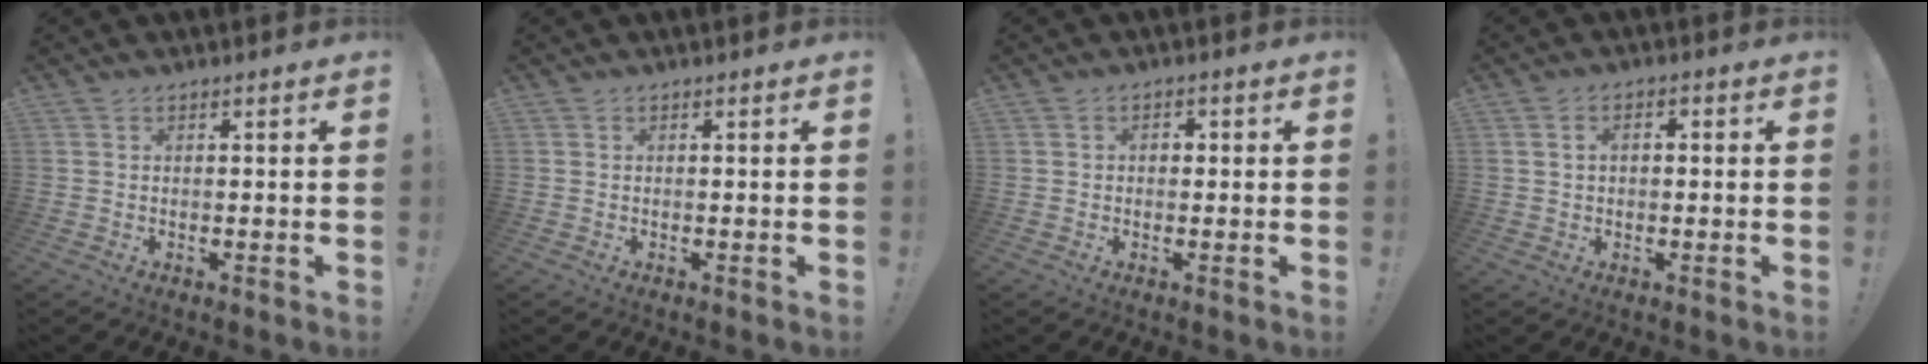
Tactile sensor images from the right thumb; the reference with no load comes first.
{"total": 0.0}
{"total": 1.4, "force": [-0.3, 1.1, 0.9], "torque": [-0.009, -0.001, -0.009]}
{"total": 2.5, "force": [-0.2, 1.7, 1.9], "torque": [-0.020, 0.003, -0.008]}